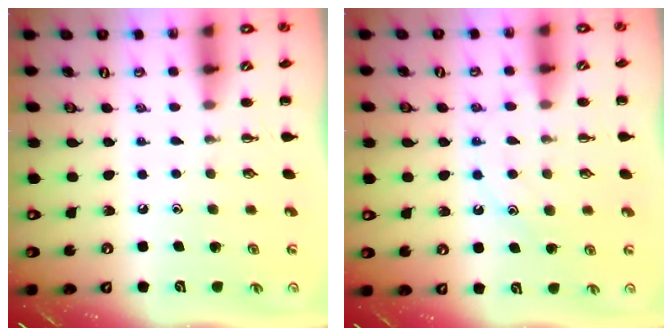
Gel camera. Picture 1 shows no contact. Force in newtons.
{"total": 12.3, "press": 12.2, "slide": 1.0}